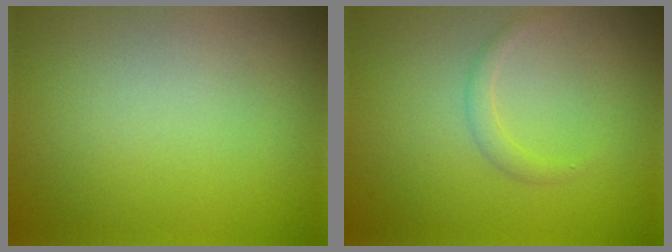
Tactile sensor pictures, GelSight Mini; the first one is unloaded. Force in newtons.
{"total": 1.1, "press": 1.1, "slide": 0.1}